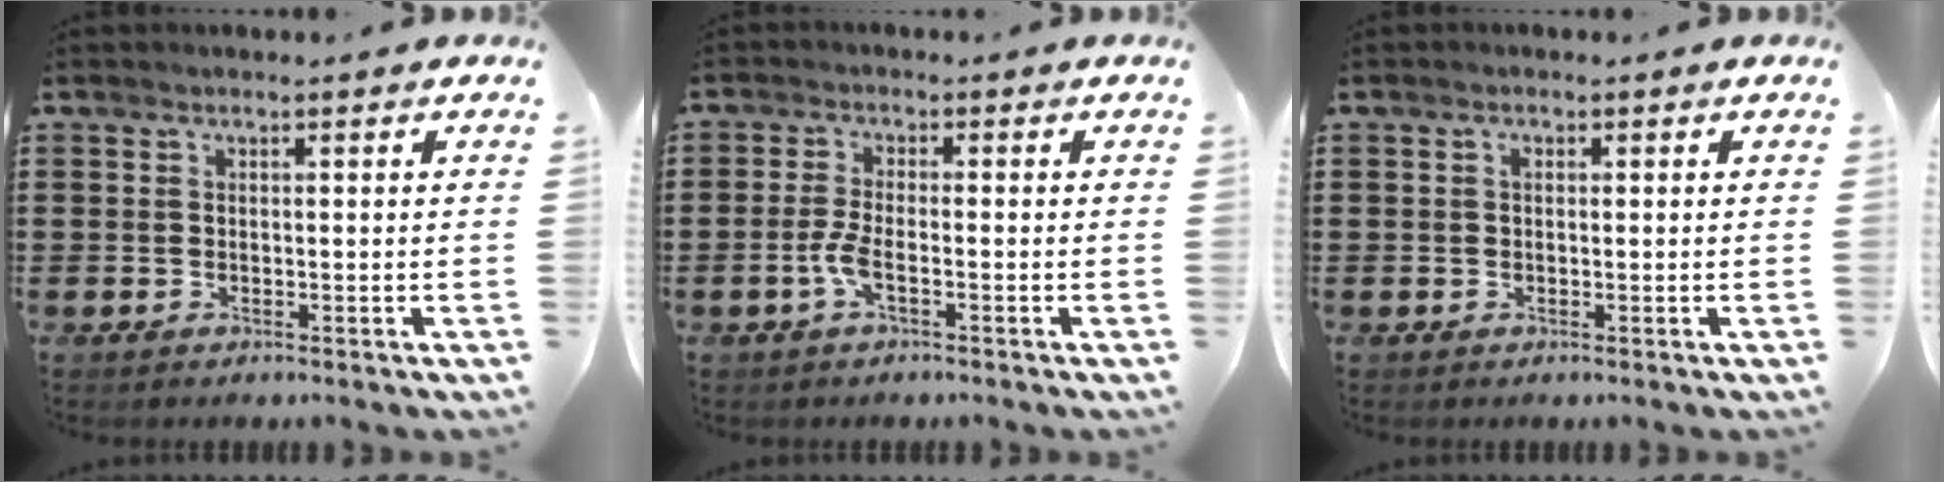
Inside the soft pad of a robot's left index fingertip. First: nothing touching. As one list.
[{"total": 3.2, "force": [-1.2, 0.8, 2.9], "torque": [-0.078, -0.009, -0.029]}, {"total": 0.8, "force": [0.3, 0.5, 0.6], "torque": [-0.013, 0.004, 0.004]}]